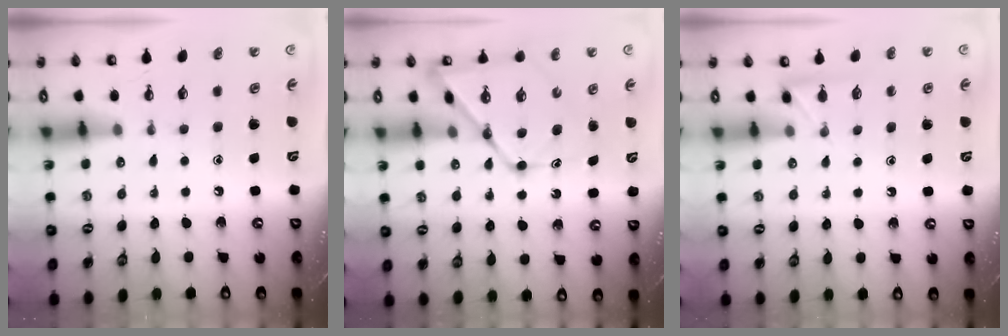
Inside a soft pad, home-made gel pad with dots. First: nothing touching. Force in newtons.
{"total": 14.2, "press": 14.1, "slide": 1.4}
{"total": 3.8, "press": 3.8, "slide": 0.4}